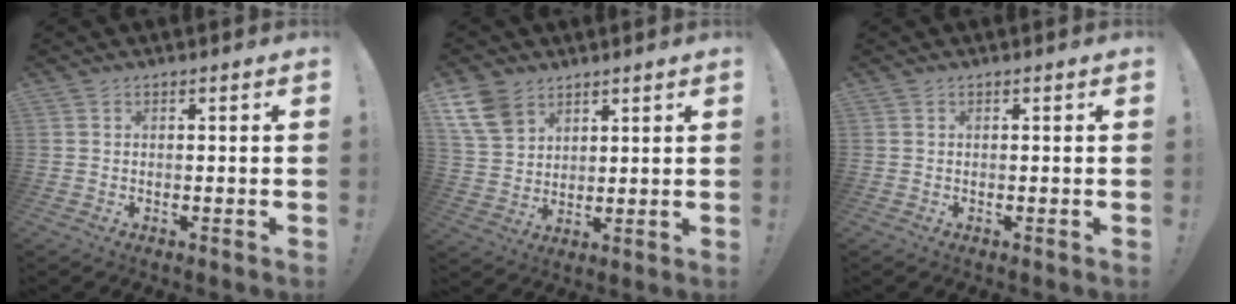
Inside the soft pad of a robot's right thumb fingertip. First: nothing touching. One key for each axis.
{"total": 10.5, "fx": 6.7, "fy": 6.9, "fz": 4.2, "tx": -0.088, "ty": -0.031, "tz": 0.134}
{"total": 0.0}